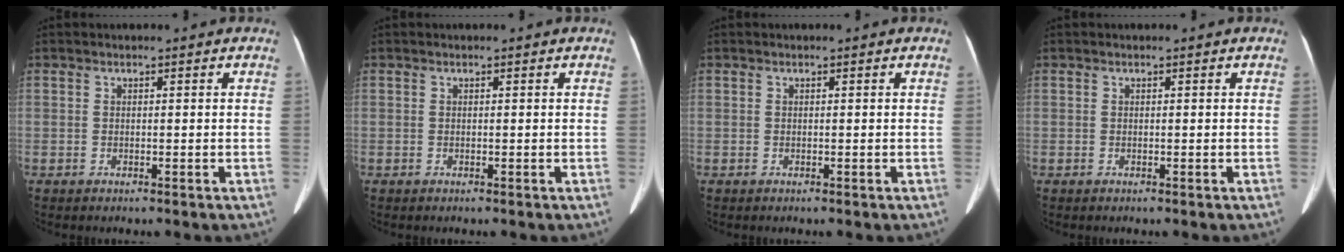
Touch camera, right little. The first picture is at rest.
{"total": 0.0}
{"total": 0.0}
{"total": 0.0}